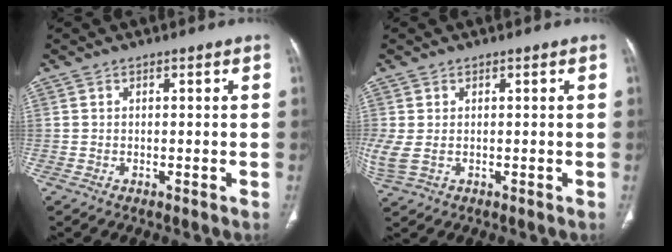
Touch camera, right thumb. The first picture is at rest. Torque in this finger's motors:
{"motor_torque": [2.00, 3.01, 1.28, 0.25, 0.26]}